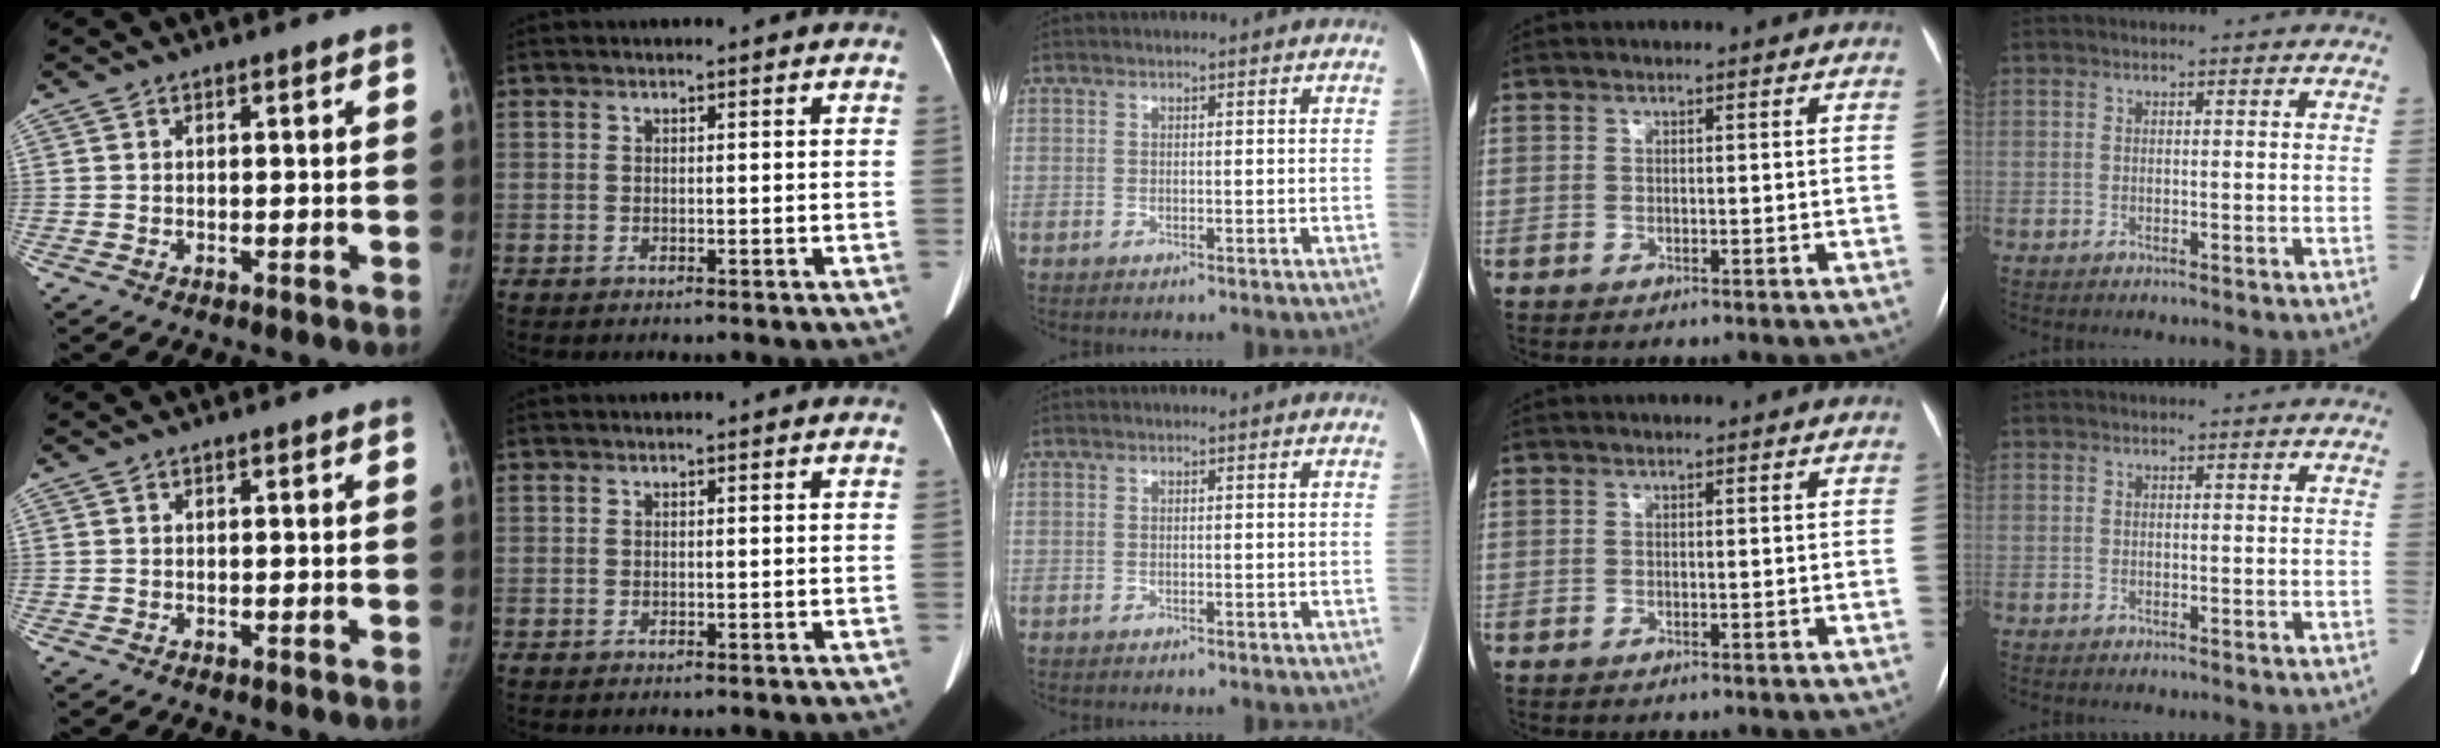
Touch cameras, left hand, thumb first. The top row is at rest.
{}